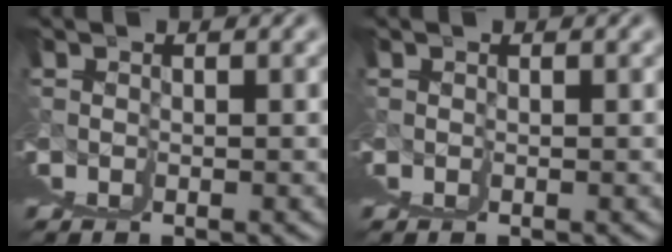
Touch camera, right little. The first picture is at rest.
{"total": 0.0}